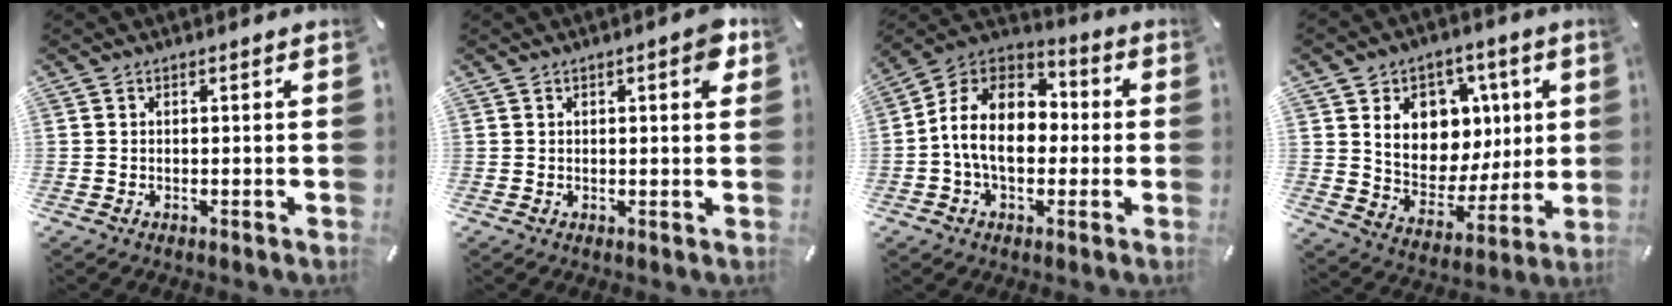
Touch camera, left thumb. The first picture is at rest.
{"total": 3.6, "force": [1.3, 1.3, 3.1], "torque": [-0.041, -0.003, 0.016]}
{"total": 14.4, "force": [-2.1, 10.5, 9.6], "torque": [-0.207, 0.016, -0.043]}
{"total": 13.1, "force": [4.1, 11.2, 5.5], "torque": [-0.086, -0.028, 0.084]}